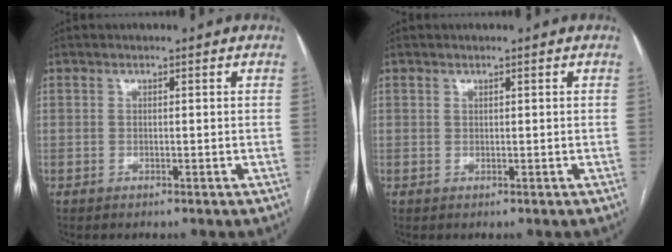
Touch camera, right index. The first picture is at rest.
{"total": 0.0}